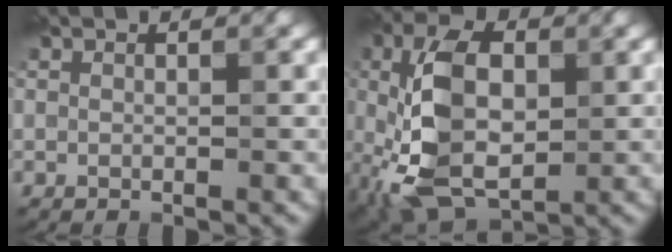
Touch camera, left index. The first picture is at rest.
{"total": 8.9, "force": [-0.6, 5.0, 7.3], "torque": [-0.162, 0.008, -0.016]}